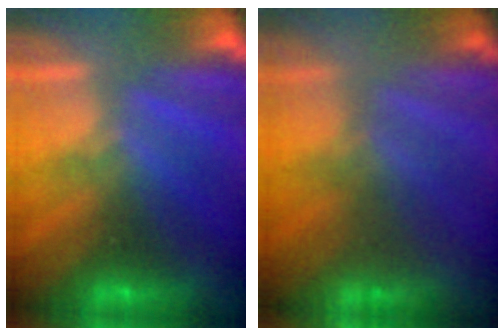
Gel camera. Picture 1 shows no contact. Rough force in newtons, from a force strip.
{"total": 2.3}